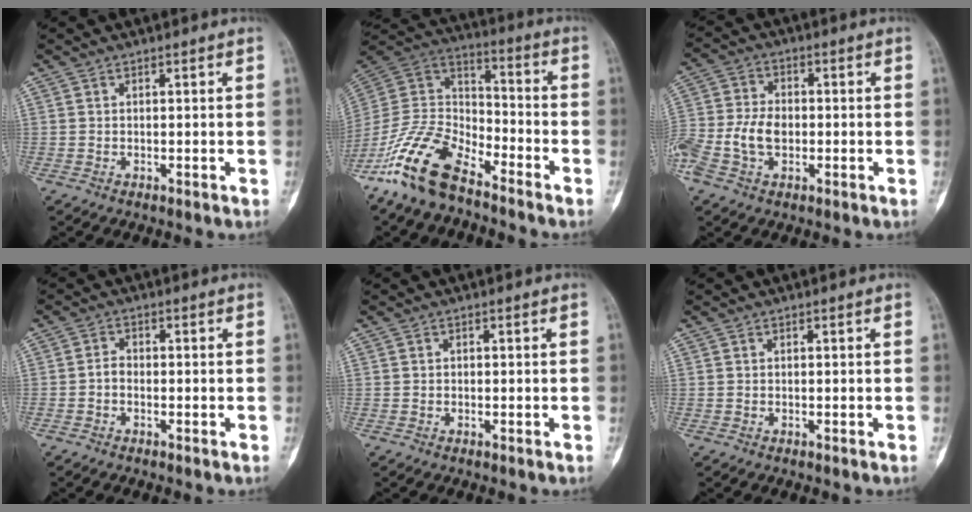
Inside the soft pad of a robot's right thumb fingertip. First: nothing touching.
{"total": 15.9, "force": [-11.4, 6.8, 8.6], "torque": [-0.159, 0.073, -0.226]}
{"total": 9.4, "force": [-2.2, 6.2, 6.6], "torque": [-0.145, 0.019, -0.046]}
{"total": 1.9, "force": [-0.7, 1.3, 1.2], "torque": [-0.015, 0.007, -0.018]}
{"total": 0.0}
{"total": 0.0}